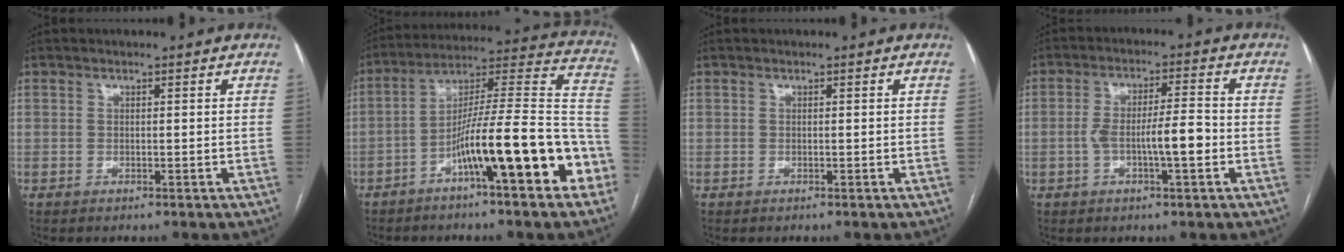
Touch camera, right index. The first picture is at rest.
{"total": 19.1, "force": [-8.5, 2.1, 16.9], "torque": [-0.225, 0.043, -0.129]}
{"total": 0.0}
{"total": 7.3, "force": [-1.8, 0.7, 7.1], "torque": [-0.130, 0.013, -0.032]}